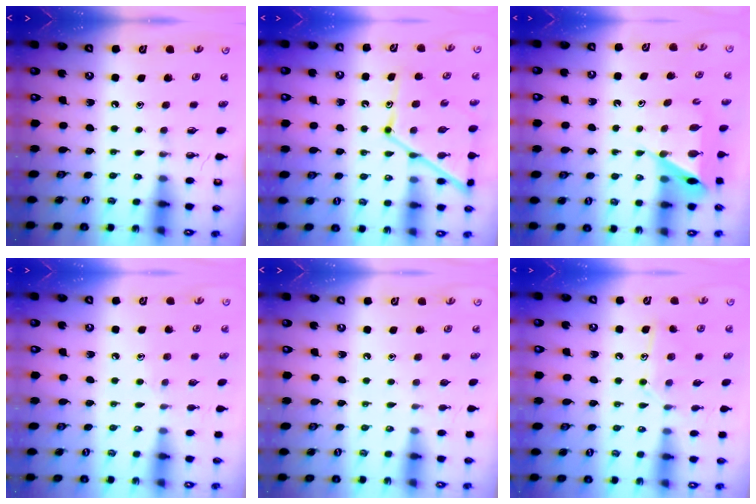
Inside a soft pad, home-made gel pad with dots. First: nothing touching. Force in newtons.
{"total": 14.2, "press": 14.1, "slide": 1.4}
{"total": 8.3, "press": 8.2, "slide": 0.5}
{"total": 5.6, "press": 5.6, "slide": 0.5}
{"total": 0.0}
{"total": 11.7, "press": 11.7, "slide": 0.6}